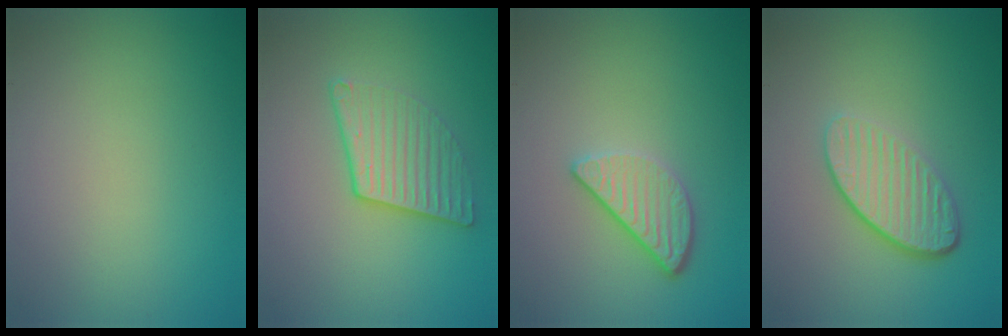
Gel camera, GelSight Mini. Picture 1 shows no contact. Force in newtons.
{"total": 3.2, "press": 2.9, "slide": 1.5}
{"total": 3.3, "press": 2.7, "slide": 1.8}
{"total": 4.5, "press": 3.2, "slide": 3.2}